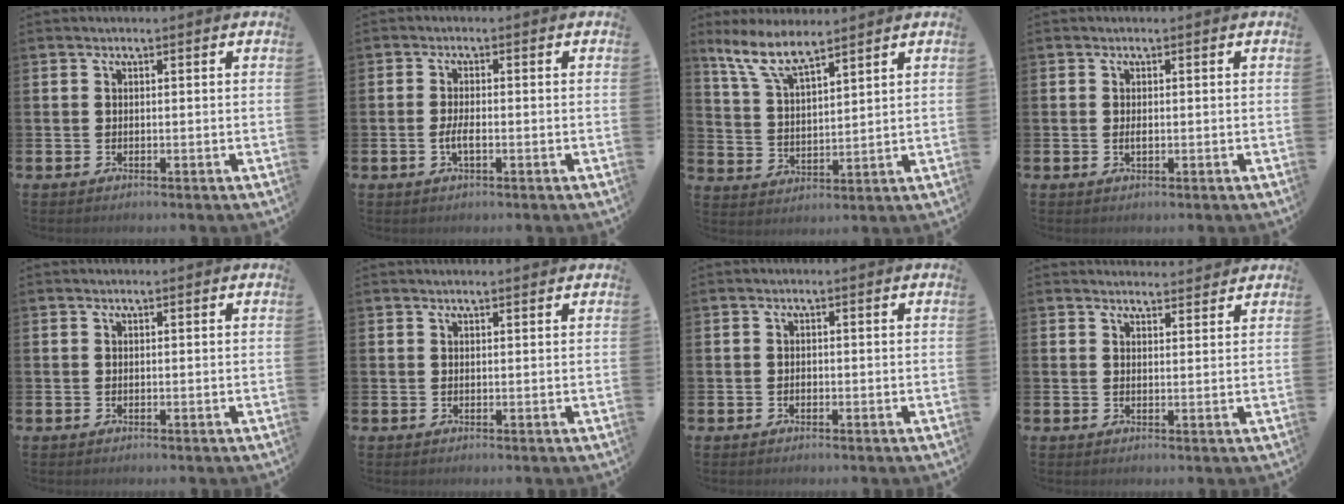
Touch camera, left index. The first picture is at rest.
{"total": 2.3, "force": [-0.7, 0.8, 2.1], "torque": [-0.031, -0.002, -0.014]}
{"total": 7.3, "force": [6.2, 1.4, 3.6], "torque": [-0.091, -0.019, 0.113]}
{"total": 0.9, "force": [0.0, 0.4, 0.8], "torque": [-0.018, 0.003, -0.001]}
{"total": 0.0}
{"total": 0.8, "force": [0.8, -0.1, 0.2], "torque": [0.011, -0.006, 0.012]}
{"total": 0.5, "force": [-0.3, 0.4, 0.1], "torque": [-0.005, 0.003, -0.007]}
{"total": 2.7, "force": [2.6, 0.4, -0.1], "torque": [0.012, -0.019, 0.045]}